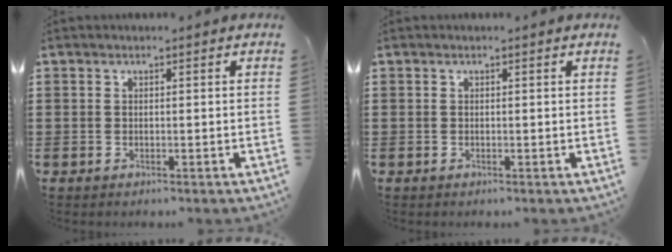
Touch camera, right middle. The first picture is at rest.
{"total": 0.0}